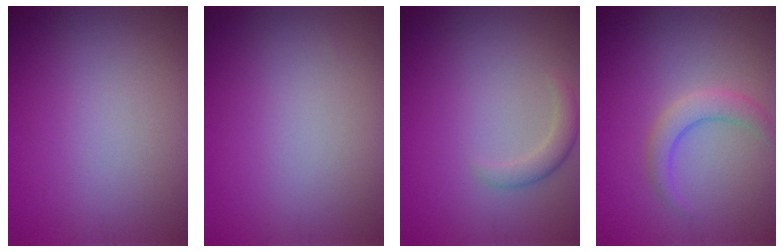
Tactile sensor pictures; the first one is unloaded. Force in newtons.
{"total": 0.0}
{"total": 1.7, "press": 1.7, "slide": 0.1}
{"total": 2.4, "press": 2.4, "slide": 0.1}